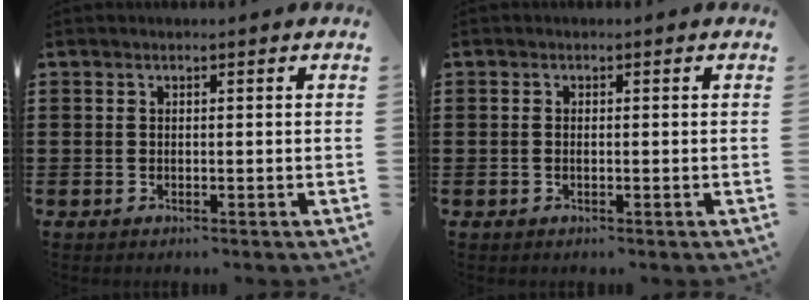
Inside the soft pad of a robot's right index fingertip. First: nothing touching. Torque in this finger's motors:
{"motor_torque": [-0.87, 1.26, -0.06, -0.01]}